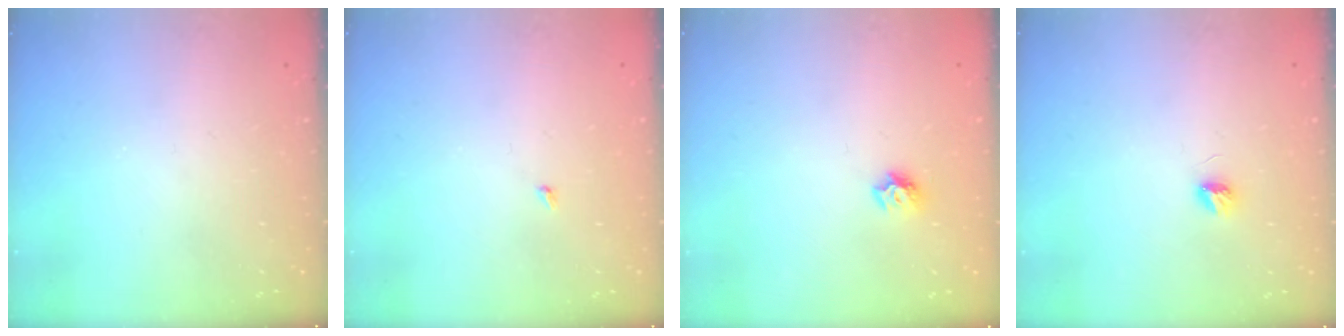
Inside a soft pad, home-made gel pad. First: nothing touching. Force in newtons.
{"total": 1.9, "press": 1.9, "slide": 0.3}
{"total": 7.0, "press": 7.0, "slide": 0.7}
{"total": 3.4, "press": 3.4, "slide": 0.4}